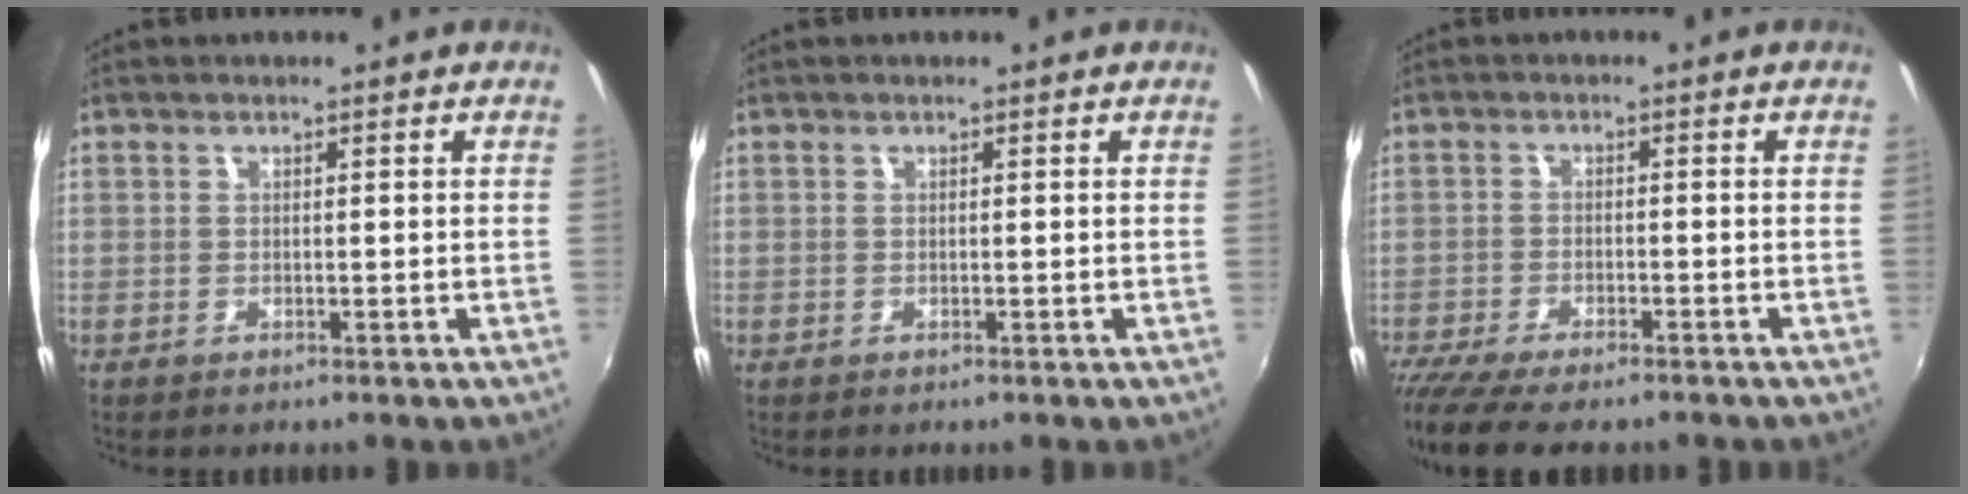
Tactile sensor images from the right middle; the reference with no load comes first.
{"total": 0.0}
{"total": 9.9, "force": [-8.3, 2.0, 5.1], "torque": [-0.123, -0.044, -0.144]}